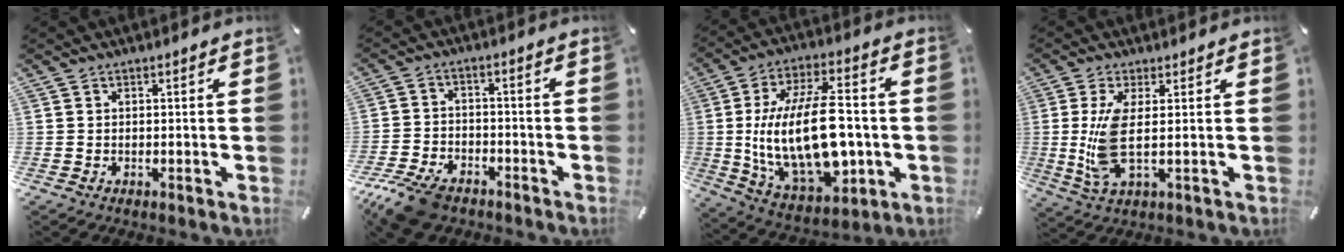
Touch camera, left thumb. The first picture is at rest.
{"total": 9.0, "force": [-6.7, 4.4, 4.1], "torque": [-0.087, 0.028, -0.125]}
{"total": 25.2, "force": [-1.3, 13.5, 21.2], "torque": [-0.423, -0.007, -0.015]}
{"total": 9.3, "force": [0.7, 2.3, 9.0], "torque": [-0.201, -0.027, 0.011]}